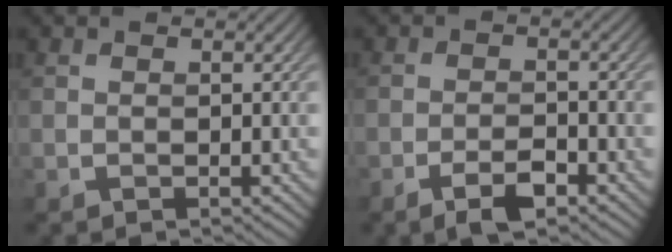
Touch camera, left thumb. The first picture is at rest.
{"total": 3.3, "force": [-2.1, 0.9, 2.3], "torque": [-0.046, 0.003, -0.043]}